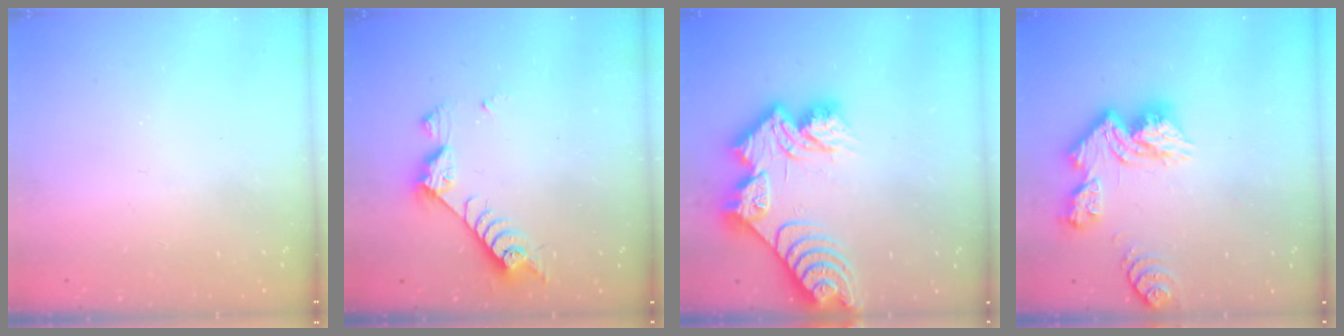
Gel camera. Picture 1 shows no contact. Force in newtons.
{"total": 7.9, "press": 7.8, "slide": 1.3}
{"total": 17.3, "press": 17.2, "slide": 1.7}
{"total": 13.2, "press": 13.2, "slide": 1.2}